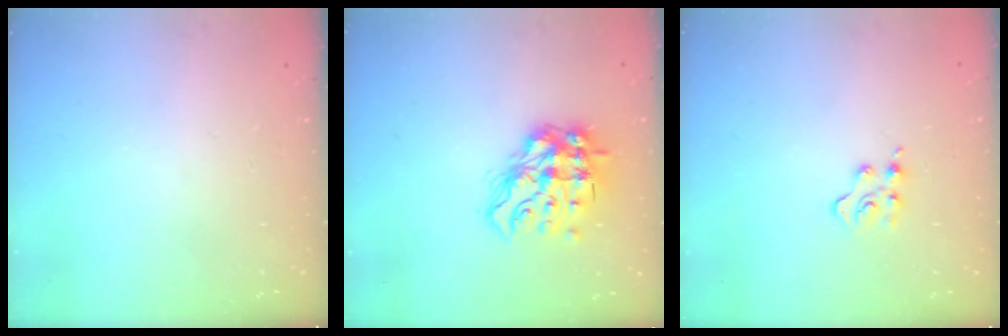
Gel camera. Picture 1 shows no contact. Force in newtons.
{"total": 14.6, "press": 14.5, "slide": 1.7}
{"total": 4.4, "press": 4.3, "slide": 0.5}